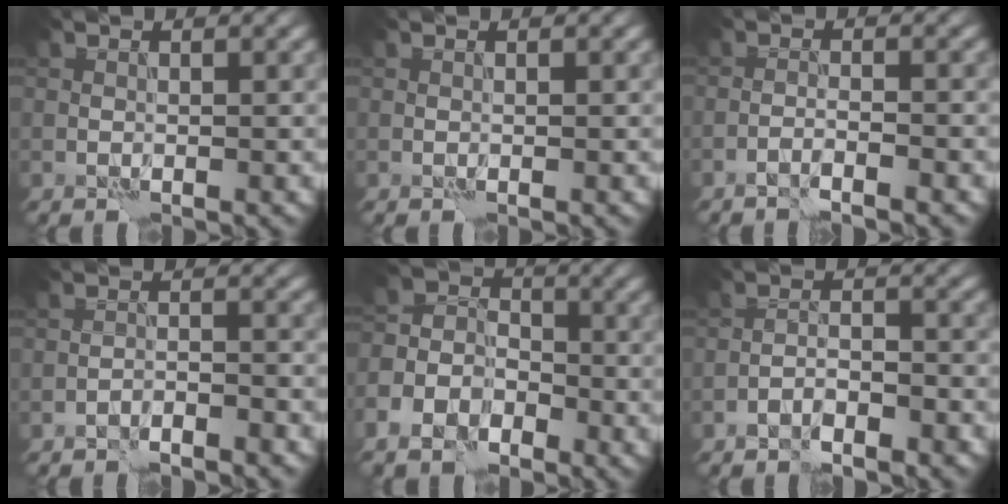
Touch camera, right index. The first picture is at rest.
{"total": 0.0}
{"total": 1.7, "force": [-1.4, -0.3, 0.9], "torque": [-0.017, 0.005, -0.030]}
{"total": 2.0, "force": [-1.9, 0.0, 0.7], "torque": [-0.005, 0.007, -0.033]}
{"total": 7.0, "force": [-4.6, 4.7, 2.6], "torque": [-0.026, -0.017, -0.078]}
{"total": 2.7, "force": [-2.1, 0.7, 1.6], "torque": [-0.022, 0.007, -0.041]}